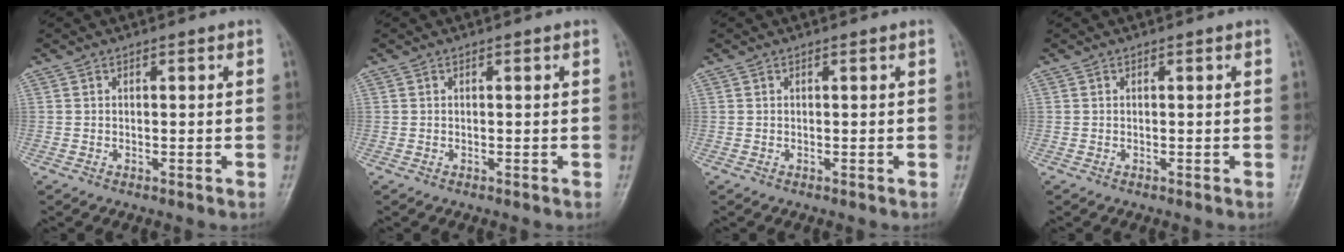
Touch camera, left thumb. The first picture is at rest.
{"total": 0.0}
{"total": 0.0}
{"total": 0.0}